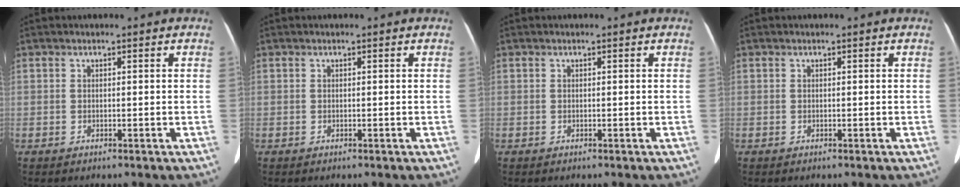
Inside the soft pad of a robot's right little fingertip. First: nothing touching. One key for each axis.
{"total": 0.0}
{"total": 0.0}
{"total": 0.0}